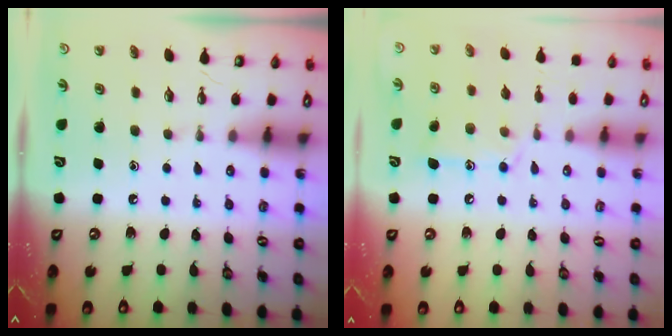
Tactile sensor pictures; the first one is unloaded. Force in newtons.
{"total": 12.5, "press": 12.5, "slide": 0.8}